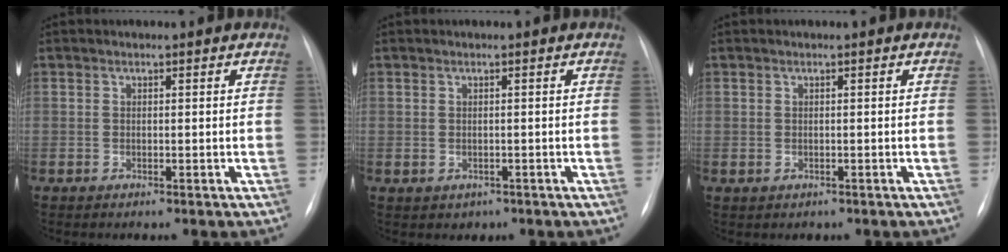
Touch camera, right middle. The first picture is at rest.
{"total": 1.4, "force": [-0.7, 1.2, 0.3], "torque": [-0.004, 0.002, -0.004]}
{"total": 0.6, "force": [-0.3, 0.5, 0.1], "torque": [-0.006, 0.003, -0.002]}